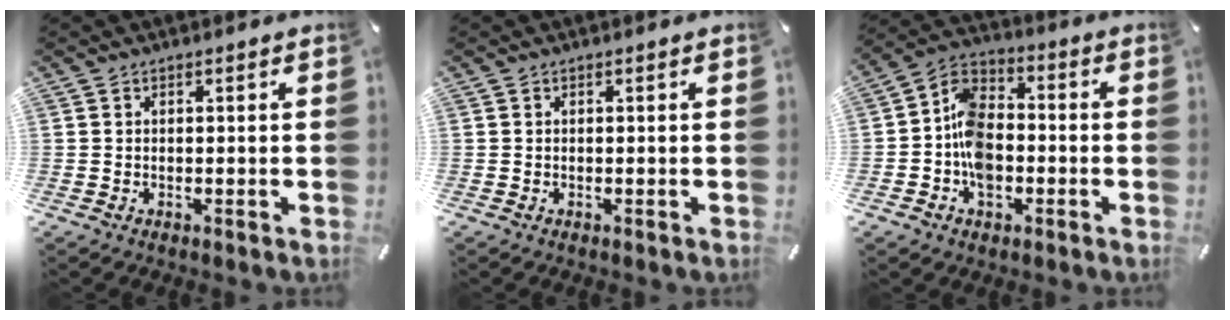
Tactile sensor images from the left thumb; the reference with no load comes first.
{"total": 0.0}
{"total": 10.4, "force": [-3.0, 7.8, 6.2], "torque": [-0.137, 0.027, -0.055]}